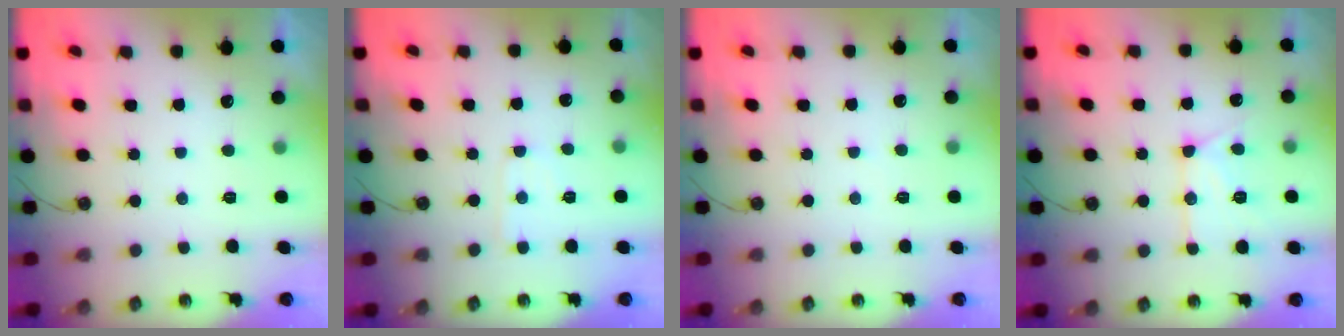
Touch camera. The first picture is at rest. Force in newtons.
{"total": 5.1, "press": 5.0, "slide": 0.7}
{"total": 2.0, "press": 2.0, "slide": 0.4}
{"total": 12.3, "press": 12.3, "slide": 0.9}